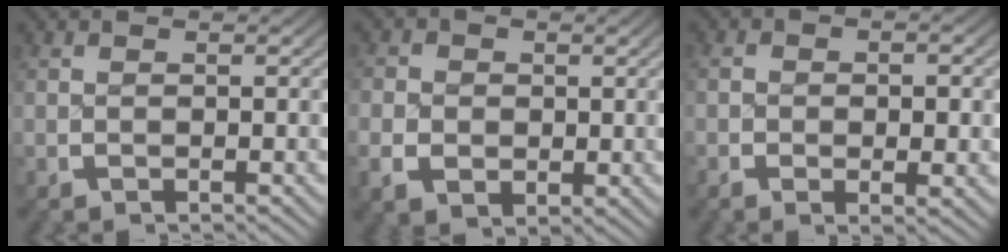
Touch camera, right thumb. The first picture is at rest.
{"total": 3.7, "force": [-0.2, 3.1, 2.0], "torque": [-0.042, -0.008, 0.004]}
{"total": 2.3, "force": [-0.4, 1.2, 1.9], "torque": [-0.032, -0.010, -0.006]}